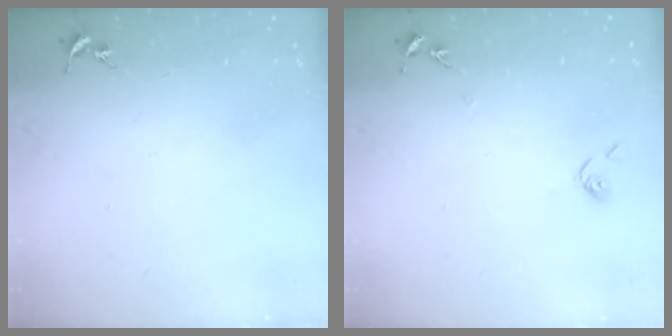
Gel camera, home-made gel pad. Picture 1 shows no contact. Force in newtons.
{"total": 6.7, "press": 6.7, "slide": 0.6}